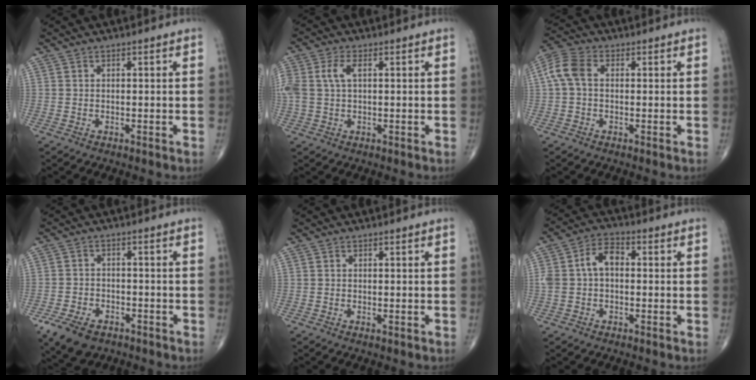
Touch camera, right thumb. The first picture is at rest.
{"total": 5.7, "force": [1.2, 2.9, 4.7], "torque": [-0.132, 0.018, 0.025]}
{"total": 6.2, "force": [0.5, 4.1, 4.7], "torque": [-0.107, 0.021, 0.003]}
{"total": 8.5, "force": [-5.1, 5.1, 4.4], "torque": [-0.078, 0.017, -0.083]}
{"total": 0.5, "force": [-0.2, 0.2, 0.4], "torque": [-0.011, -0.002, -0.003]}
{"total": 6.8, "force": [0.3, 4.3, 5.3], "torque": [-0.101, 0.028, -0.001]}